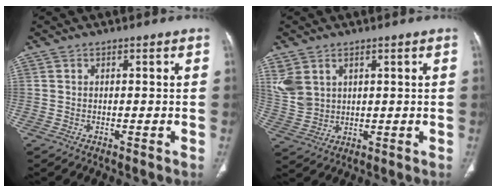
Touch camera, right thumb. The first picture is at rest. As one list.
[{"total": 6.9, "force": [3.0, 4.9, 3.8], "torque": [-0.079, -0.007, 0.076]}]